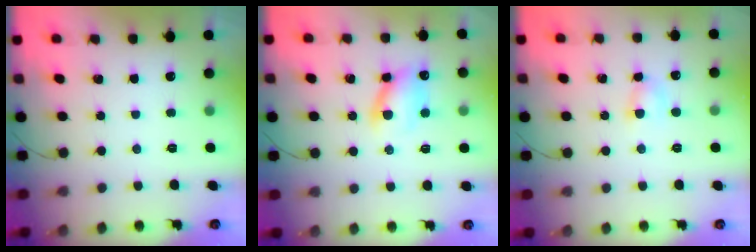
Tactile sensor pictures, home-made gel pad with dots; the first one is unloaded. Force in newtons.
{"total": 10.4, "press": 10.3, "slide": 1.3}
{"total": 3.9, "press": 3.8, "slide": 1.1}